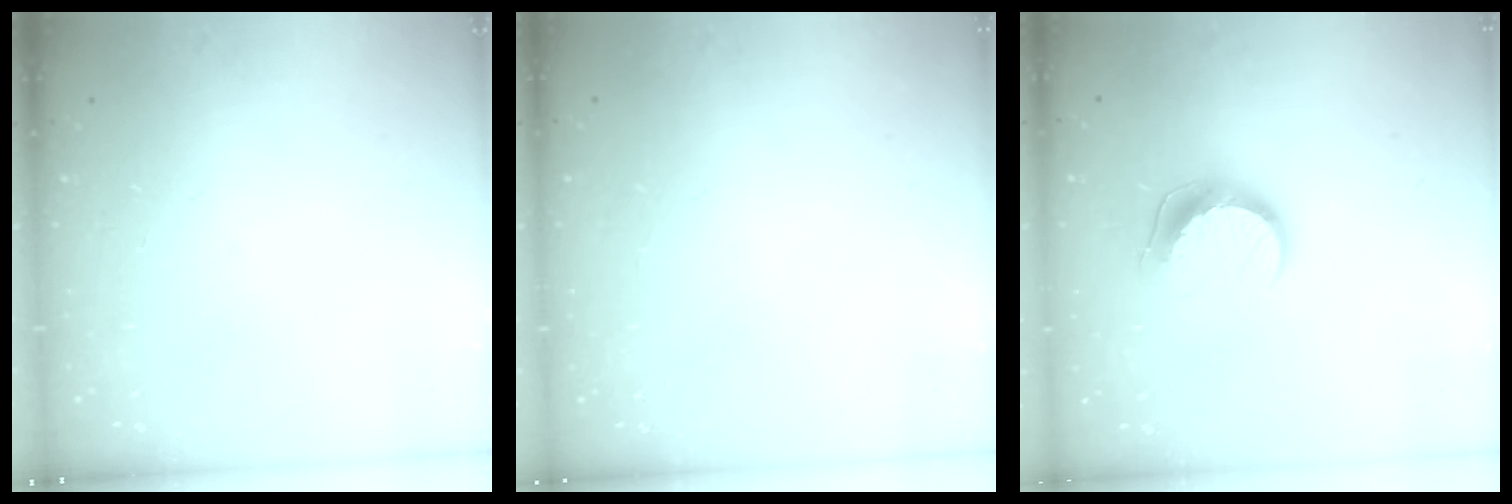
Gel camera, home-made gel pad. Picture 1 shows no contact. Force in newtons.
{"total": 0.6, "press": 0.6, "slide": 0.0}
{"total": 9.9, "press": 9.8, "slide": 0.6}